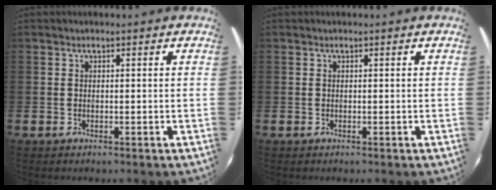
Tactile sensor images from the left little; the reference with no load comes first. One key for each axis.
{"total": 0.0}